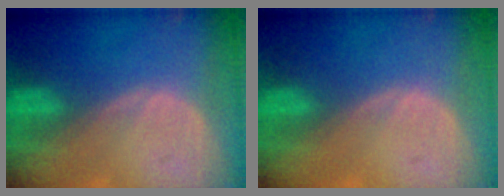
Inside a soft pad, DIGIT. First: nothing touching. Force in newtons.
{"total": 0.6, "press": 0.0, "slide": 0.6}